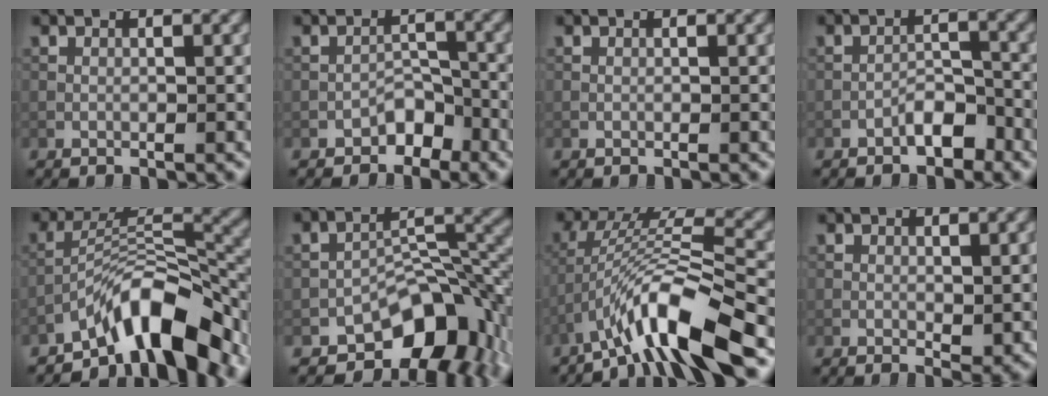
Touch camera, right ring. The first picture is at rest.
{"total": 2.4, "force": [-1.7, 1.3, 0.8], "torque": [-0.005, 0.012, -0.028]}
{"total": 0.0}
{"total": 2.6, "force": [-1.9, 1.0, 1.5], "torque": [-0.018, 0.012, -0.033]}
{"total": 8.8, "force": [-6.5, 2.8, 5.3], "torque": [-0.069, 0.009, -0.117]}
{"total": 9.7, "force": [-6.0, 5.2, 5.5], "torque": [-0.059, -0.001, -0.104]}
{"total": 8.0, "force": [-5.4, 1.4, 5.7], "torque": [-0.106, 0.008, -0.099]}
{"total": 1.4, "force": [0.2, 0.8, 1.2], "torque": [-0.014, -0.006, 0.006]}